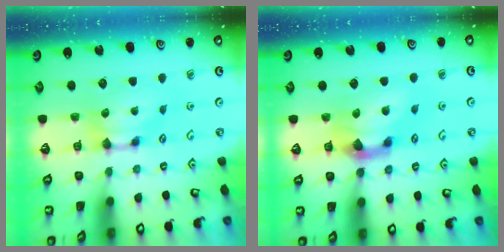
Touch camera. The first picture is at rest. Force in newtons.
{"total": 4.2, "press": 3.8, "slide": 1.8}